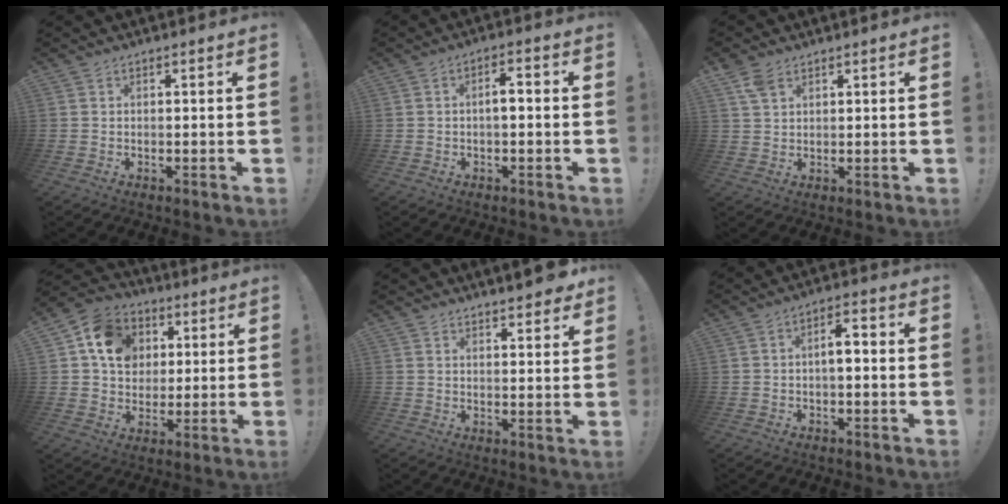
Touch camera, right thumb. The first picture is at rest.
{"total": 3.6, "force": [-0.8, 1.3, 3.2], "torque": [-0.053, 0.009, -0.018]}
{"total": 4.9, "force": [2.9, 2.9, 2.7], "torque": [-0.049, -0.008, 0.057]}
{"total": 14.1, "force": [4.2, 11.8, 6.5], "torque": [-0.098, 0.000, 0.088]}
{"total": 5.1, "force": [4.4, 0.9, 2.5], "torque": [-0.026, -0.031, 0.075]}
{"total": 4.9, "force": [-0.8, 2.0, 4.4], "torque": [-0.065, 0.007, -0.019]}